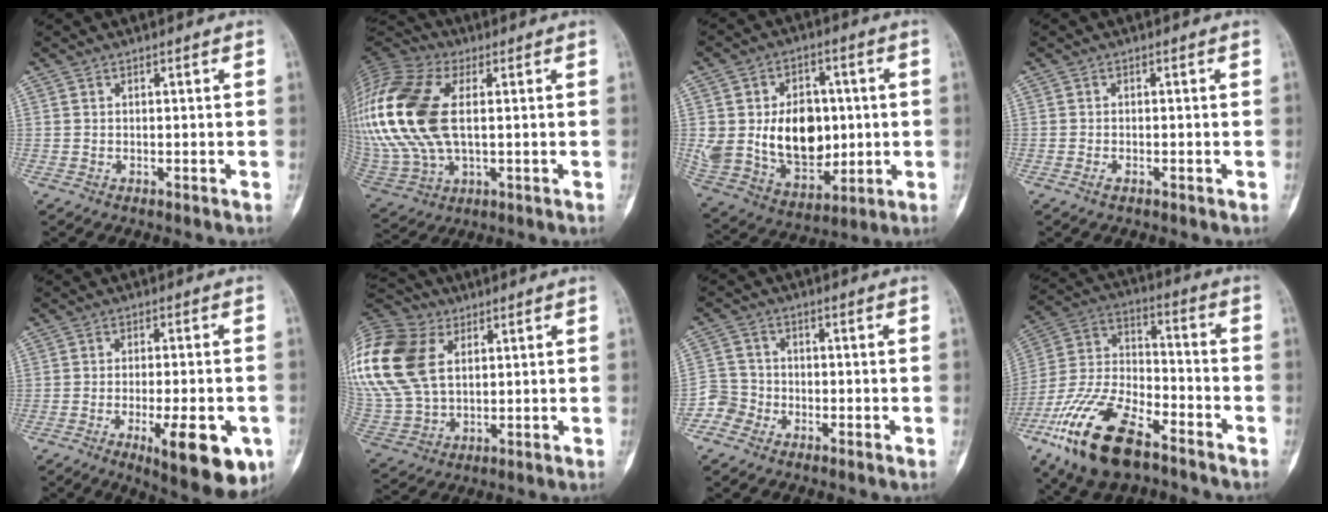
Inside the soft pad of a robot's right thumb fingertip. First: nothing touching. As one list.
[{"total": 25.6, "force": [3.5, 14.5, 20.8], "torque": [-0.505, 0.002, 0.068]}, {"total": 19.0, "force": [0.9, 13.6, 13.2], "torque": [-0.194, -0.003, 0.041]}, {"total": 1.1, "force": [-0.6, 0.5, 0.7], "torque": [-0.018, 0.002, -0.011]}, {"total": 14.5, "force": [-5.5, 4.6, 12.6], "torque": [-0.148, -0.002, -0.067]}, {"total": 25.6, "force": [8.0, 17.7, 16.7], "torque": [-0.406, 0.023, 0.158]}, {"total": 4.4, "force": [-2.7, 3.5, -0.1], "torque": [0.025, 0.014, -0.066]}, {"total": 20.8, "force": [-12.3, 9.2, 14.0], "torque": [-0.289, 0.048, -0.230]}]